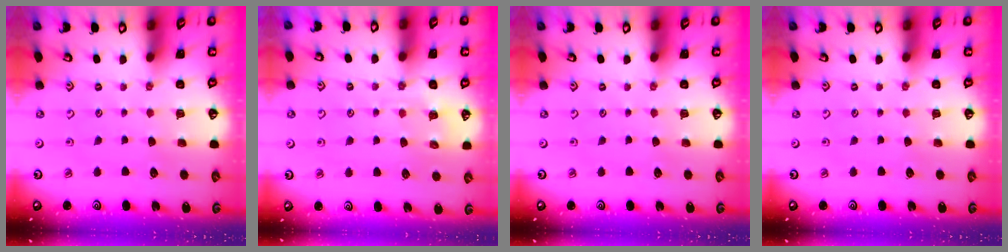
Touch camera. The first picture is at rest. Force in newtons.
{"total": 4.8, "press": 4.8, "slide": 0.7}
{"total": 0.0}
{"total": 0.0}